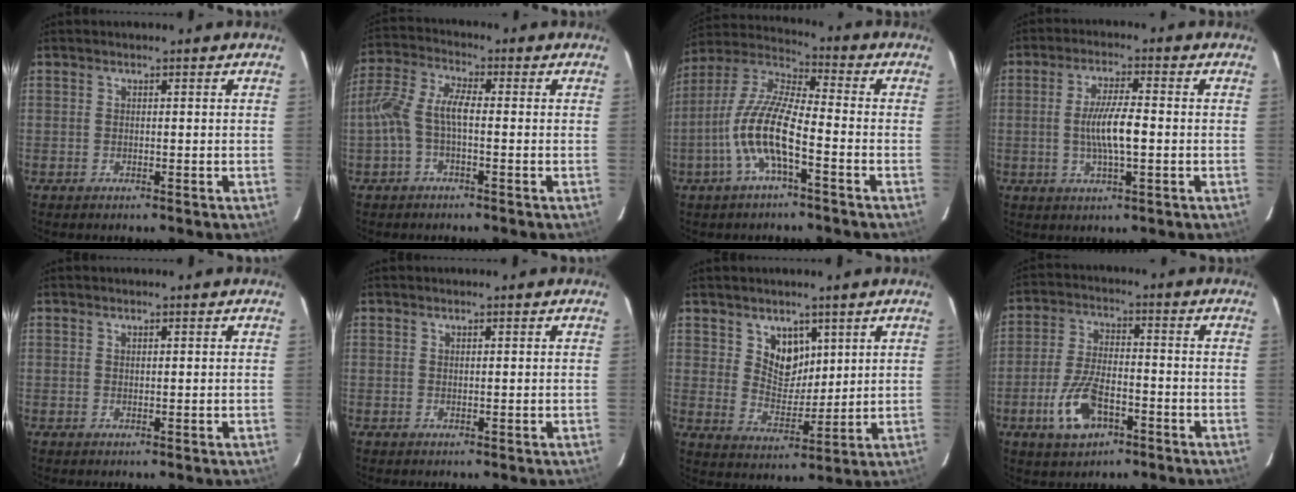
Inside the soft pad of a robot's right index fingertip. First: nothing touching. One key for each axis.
{"total": 7.2, "fx": -1.3, "fy": 2.7, "fz": 6.5, "tx": -0.151, "ty": 0.018, "tz": -0.028}
{"total": 12.2, "fx": -4.5, "fy": 2.9, "fz": 11.0, "tx": -0.231, "ty": 0.001, "tz": -0.092}
{"total": 7.5, "fx": -0.8, "fy": 1.4, "fz": 7.3, "tx": -0.136, "ty": 0.000, "tz": -0.013}
{"total": 0.7, "fx": 0.4, "fy": 0.3, "fz": 0.4, "tx": -0.007, "ty": 0.003, "tz": 0.008}
{"total": 0.5, "fx": 0.3, "fy": 0.2, "fz": 0.4, "tx": -0.007, "ty": 0.003, "tz": 0.007}
{"total": 7.0, "fx": 3.8, "fy": 5.1, "fz": 2.9, "tx": -0.042, "ty": -0.002, "tz": 0.076}
{"total": 7.7, "fx": -3.5, "fy": 3.6, "fz": 5.9, "tx": -0.131, "ty": -0.003, "tz": -0.062}